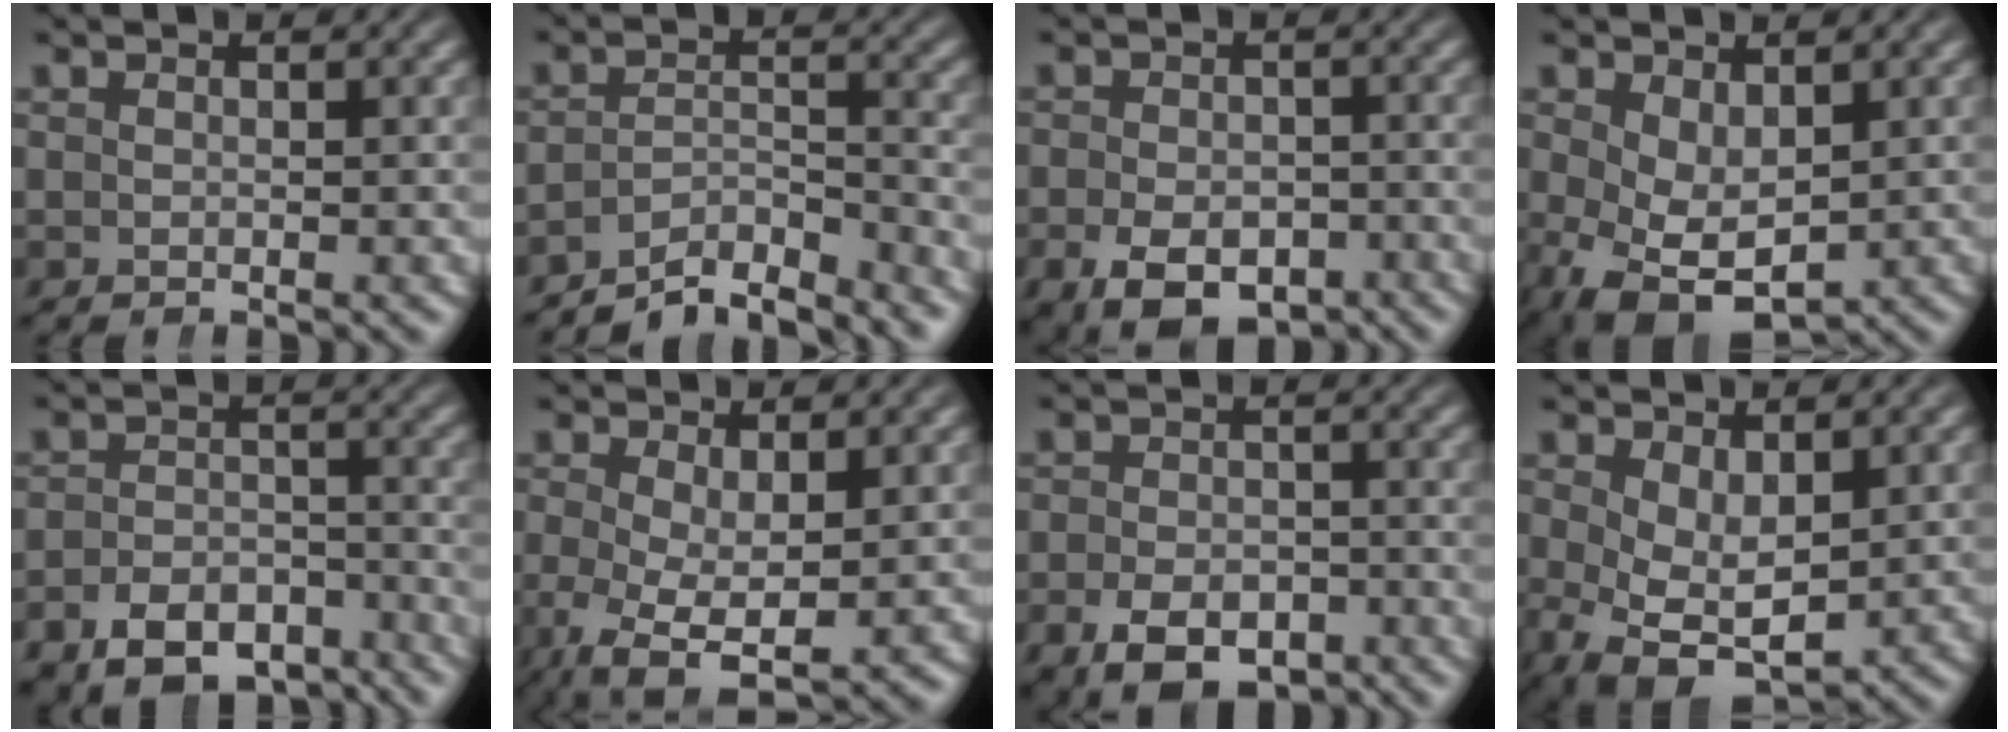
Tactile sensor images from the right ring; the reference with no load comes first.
{"total": 7.5, "force": [-6.8, 2.3, 2.3], "torque": [-0.037, -0.030, -0.103]}
{"total": 6.2, "force": [-3.7, 3.7, 3.2], "torque": [-0.051, -0.032, -0.047]}
{"total": 7.5, "force": [-3.5, 4.9, 4.5], "torque": [-0.105, -0.062, -0.029]}
{"total": 8.0, "force": [-6.4, 4.2, 2.5], "torque": [-0.029, -0.025, -0.101]}
{"total": 6.9, "force": [-3.4, 3.6, 4.8], "torque": [-0.112, -0.067, -0.025]}
{"total": 5.6, "force": [-3.7, 3.2, 2.7], "torque": [-0.035, -0.023, -0.053]}
{"total": 7.6, "force": [-2.8, 5.6, 4.2], "torque": [-0.097, -0.061, -0.028]}